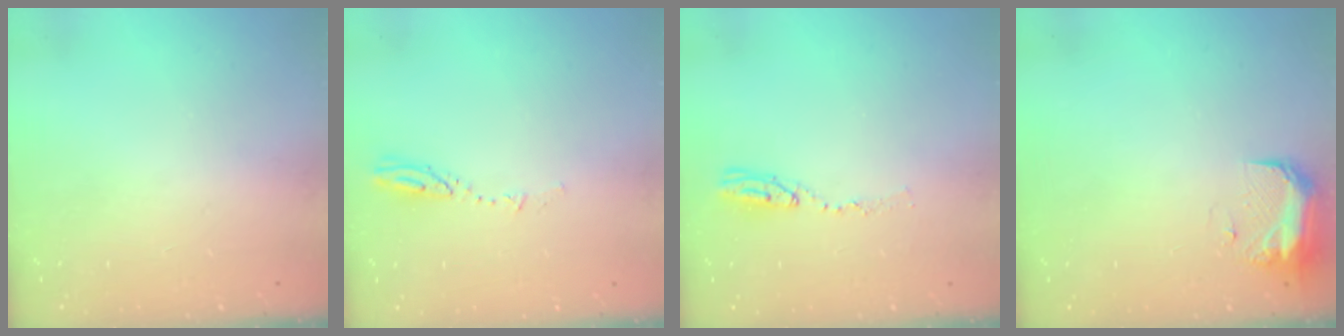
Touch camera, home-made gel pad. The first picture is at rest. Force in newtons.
{"total": 3.2, "press": 3.2, "slide": 0.3}
{"total": 5.6, "press": 5.6, "slide": 0.4}
{"total": 17.8, "press": 11.5, "slide": 13.6}